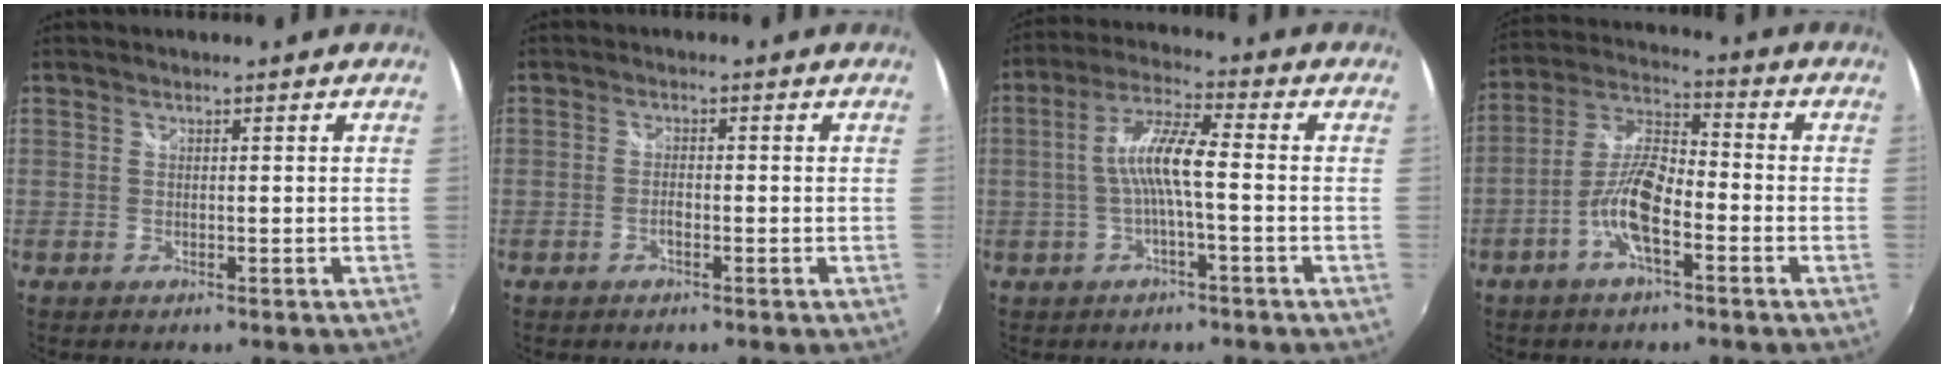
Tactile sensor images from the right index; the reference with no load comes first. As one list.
[{"total": 1.6, "force": [-0.7, 0.7, 1.3], "torque": [-0.028, 0.002, -0.016]}, {"total": 7.7, "force": [-1.2, 0.7, 7.6], "torque": [-0.163, 0.015, -0.021]}, {"total": 9.7, "force": [-4.2, 3.0, 8.2], "torque": [-0.178, 0.008, -0.084]}]